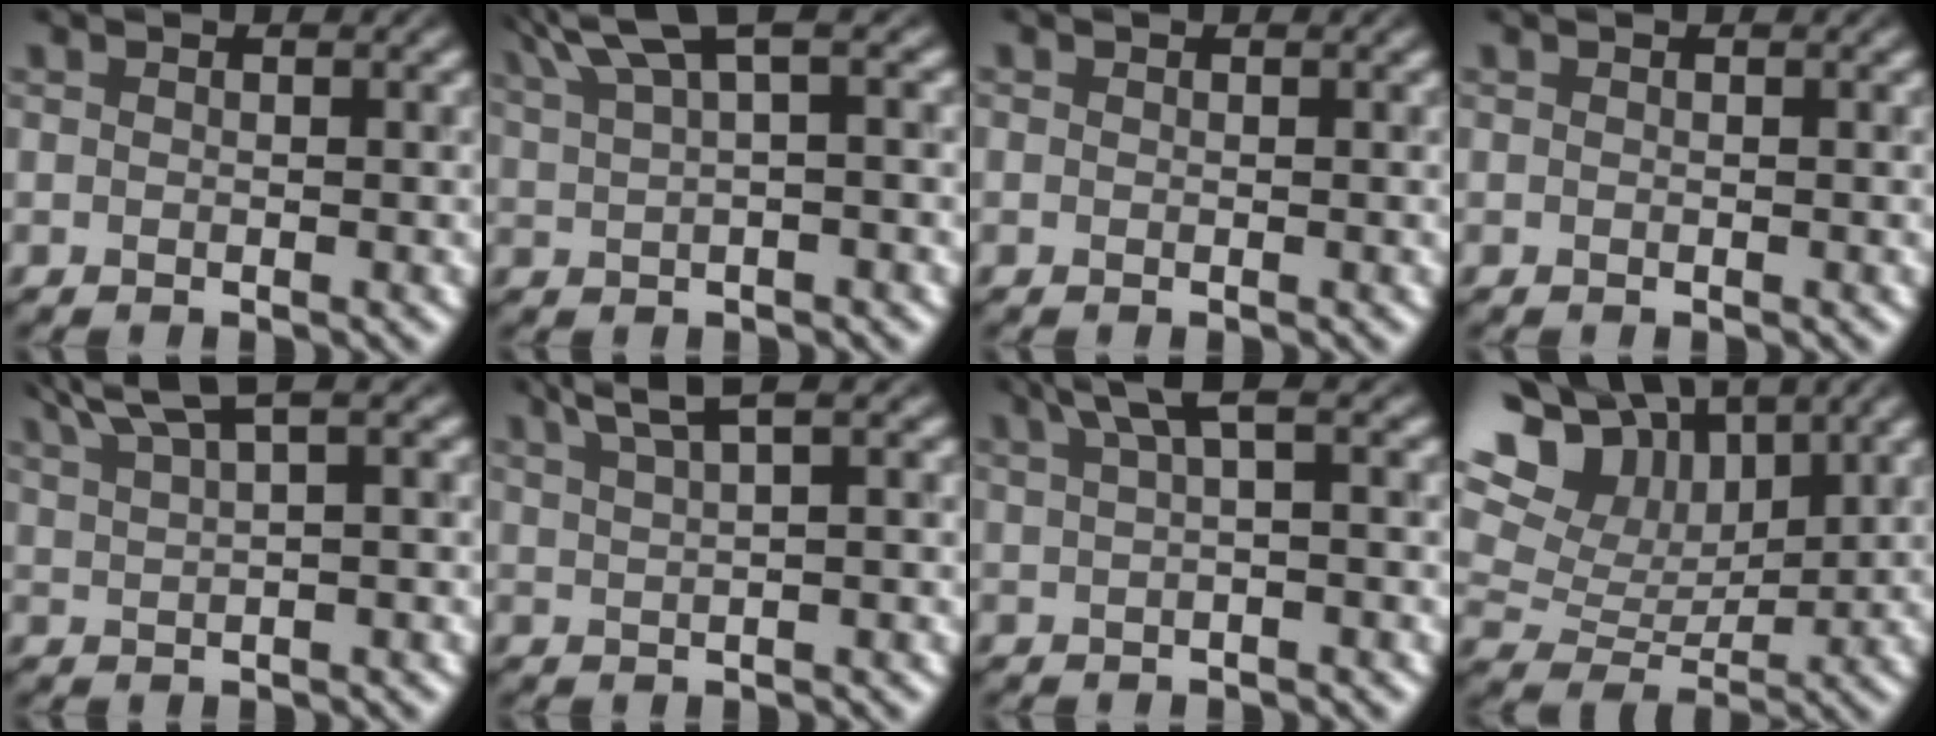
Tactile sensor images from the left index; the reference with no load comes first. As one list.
[{"total": 4.3, "force": [2.8, 0.7, 3.2], "torque": [-0.050, 0.022, 0.051]}, {"total": 0.0}, {"total": 0.0}, {"total": 4.2, "force": [3.3, 0.5, 2.6], "torque": [-0.039, 0.016, 0.055]}, {"total": 3.4, "force": [2.6, 0.3, 2.2], "torque": [-0.027, 0.013, 0.046]}, {"total": 3.0, "force": [1.5, 0.4, 2.5], "torque": [-0.037, 0.010, 0.027]}, {"total": 15.2, "force": [8.3, 10.1, 7.8], "torque": [-0.171, 0.045, 0.140]}]